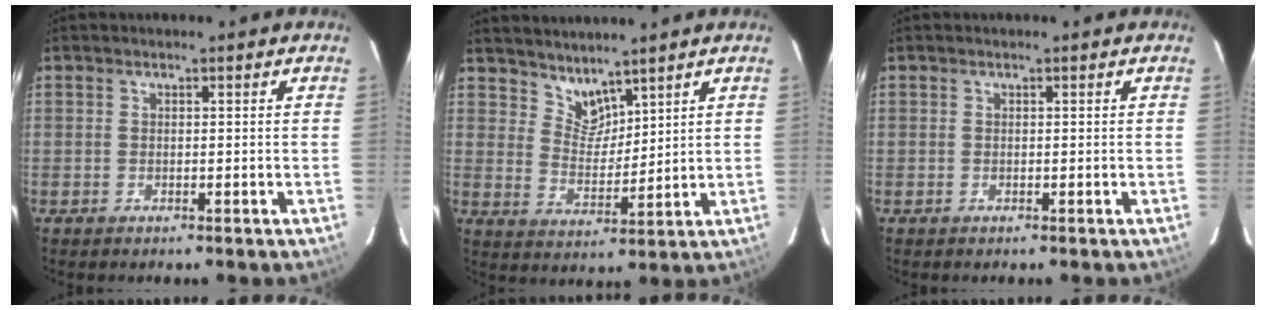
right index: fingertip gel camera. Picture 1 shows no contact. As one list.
[{"total": 5.5, "force": [4.9, 2.2, 1.3], "torque": [-0.015, -0.002, 0.097]}, {"total": 0.0}]